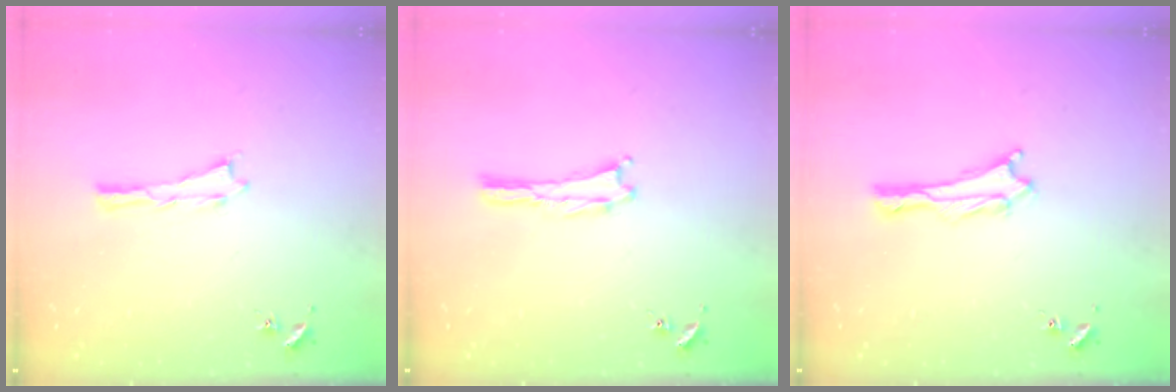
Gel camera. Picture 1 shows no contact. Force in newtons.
{"total": 0.0}
{"total": 1.9, "press": 1.9, "slide": 0.1}